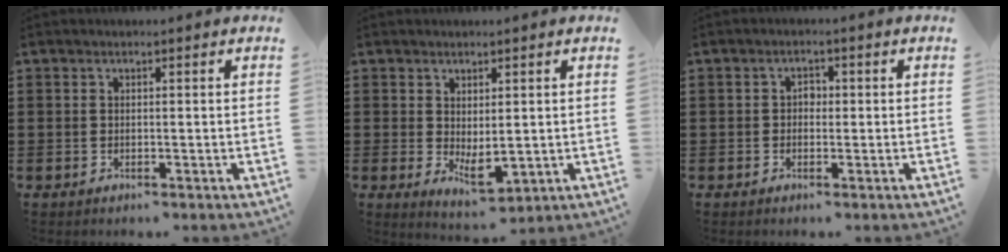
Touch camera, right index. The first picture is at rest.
{"total": 3.2, "force": [0.4, 1.7, 2.7], "torque": [-0.042, 0.003, 0.009]}
{"total": 1.5, "force": [-0.2, 1.0, 1.0], "torque": [-0.021, 0.005, -0.006]}